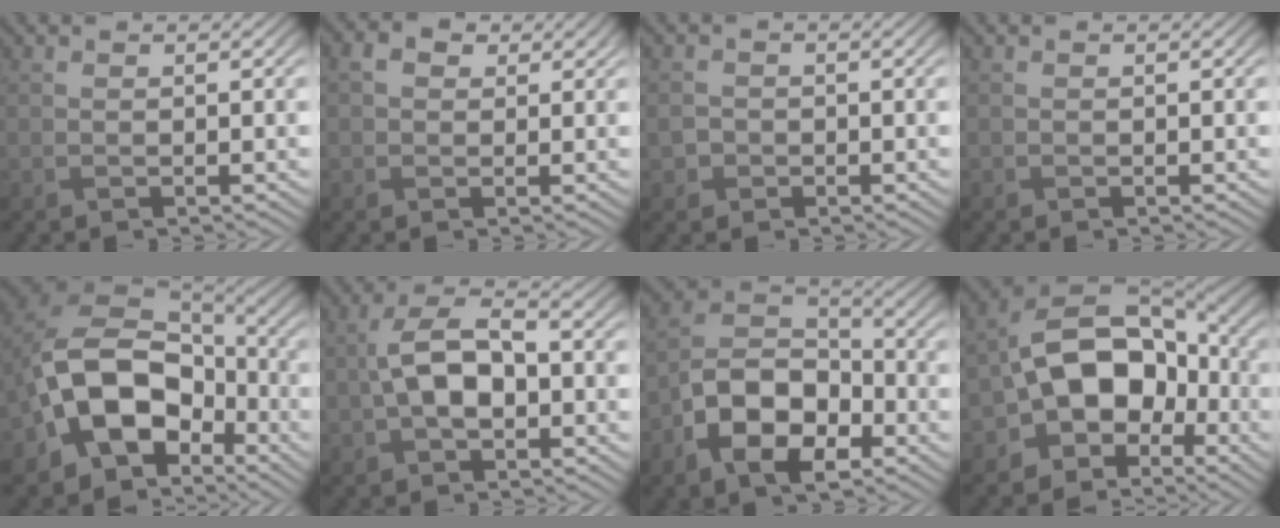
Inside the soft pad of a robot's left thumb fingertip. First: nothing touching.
{"total": 2.4, "force": [0.8, 1.9, 1.2], "torque": [-0.030, 0.004, 0.008]}
{"total": 1.7, "force": [-0.6, 1.4, 0.5], "torque": [-0.011, -0.002, -0.015]}
{"total": 0.0}
{"total": 14.0, "force": [-4.9, 9.8, 8.6], "torque": [-0.169, -0.017, -0.099]}
{"total": 8.1, "force": [-0.6, 4.6, 6.6], "torque": [-0.136, 0.015, -0.017]}
{"total": 12.0, "force": [-5.3, 7.4, 7.8], "torque": [-0.160, -0.009, -0.113]}
{"total": 13.6, "force": [-3.8, 9.4, 9.0], "torque": [-0.155, -0.003, -0.086]}